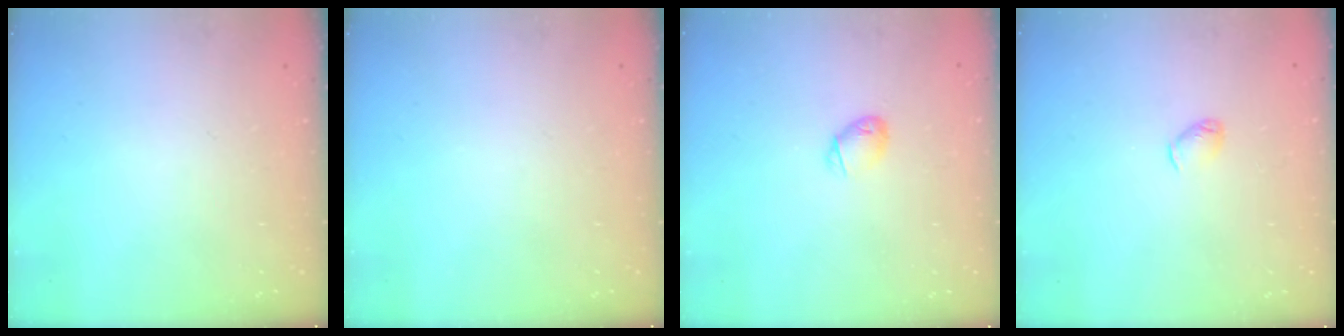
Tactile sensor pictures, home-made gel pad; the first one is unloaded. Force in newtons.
{"total": 0.0}
{"total": 4.0, "press": 3.9, "slide": 0.8}
{"total": 2.9, "press": 2.9, "slide": 0.5}